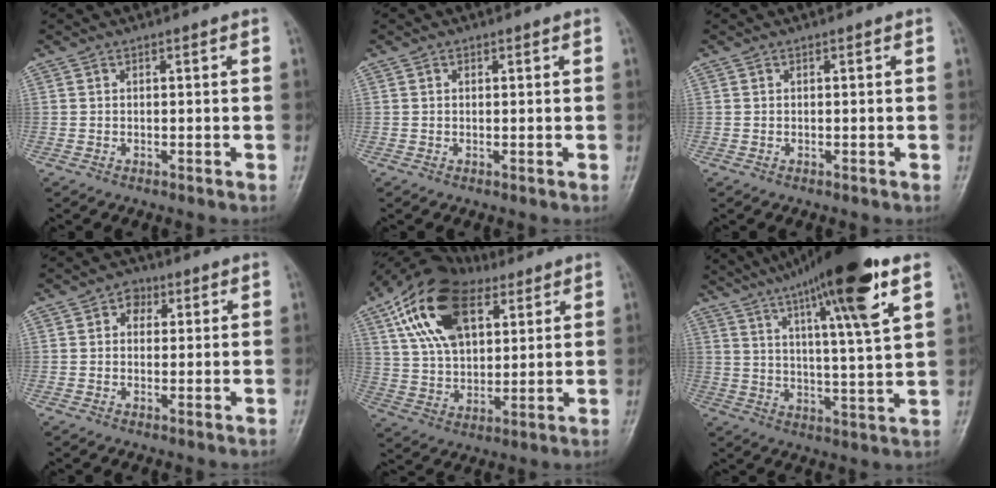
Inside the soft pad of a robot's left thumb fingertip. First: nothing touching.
{"total": 0.8, "force": [0.3, 0.7, 0.4], "torque": [-0.003, 0.001, 0.004]}
{"total": 0.0}
{"total": 3.7, "force": [1.2, 3.0, 1.7], "torque": [-0.001, 0.003, 0.011]}
{"total": 19.5, "force": [8.9, 11.2, 13.2], "torque": [-0.220, -0.006, 0.157]}
{"total": 20.1, "force": [12.0, 2.2, 16.0], "torque": [-0.245, -0.036, 0.190]}